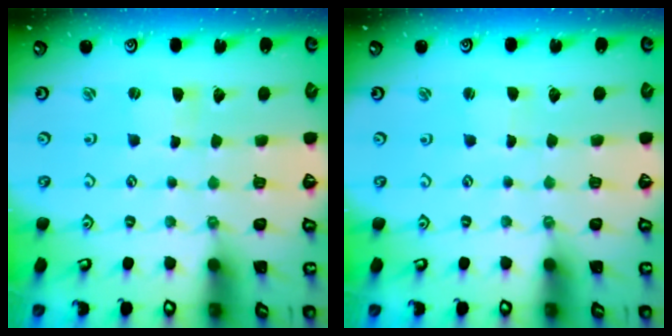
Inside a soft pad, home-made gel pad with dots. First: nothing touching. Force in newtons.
{"total": 1.1, "press": 1.1, "slide": 0.1}